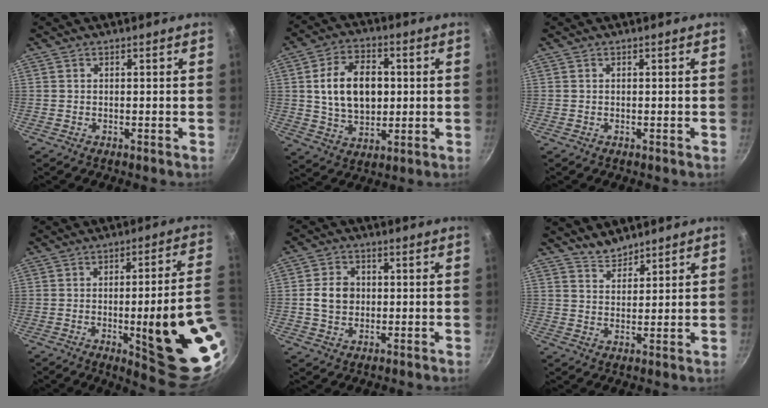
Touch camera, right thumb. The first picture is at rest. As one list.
[{"total": 13.6, "force": [1.5, 9.1, 10.0], "torque": [-0.145, 0.004, 0.027]}, {"total": 0.0}, {"total": 22.2, "force": [-4.2, 4.6, 21.2], "torque": [-0.247, 0.002, -0.043]}, {"total": 6.2, "force": [0.1, 5.1, 3.6], "torque": [-0.045, 0.009, -0.004]}, {"total": 4.4, "force": [4.1, 1.4, 0.7], "torque": [-0.003, -0.024, 0.075]}]